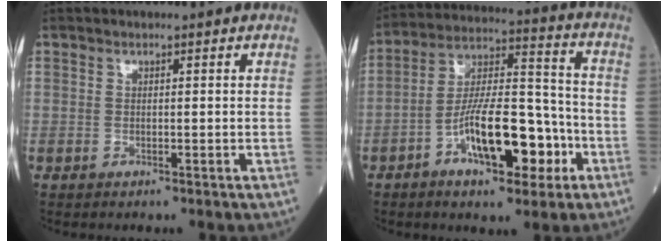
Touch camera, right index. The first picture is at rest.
{"total": 14.1, "force": [-5.8, 4.7, 11.9], "torque": [-0.217, 0.022, -0.093]}